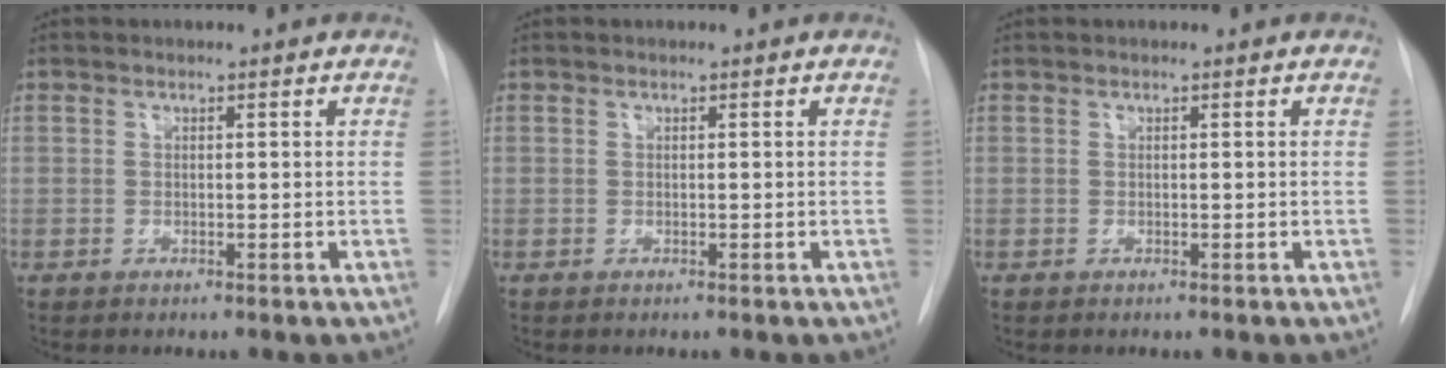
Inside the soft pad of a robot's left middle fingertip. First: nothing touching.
{"total": 0.0}
{"total": 0.0}